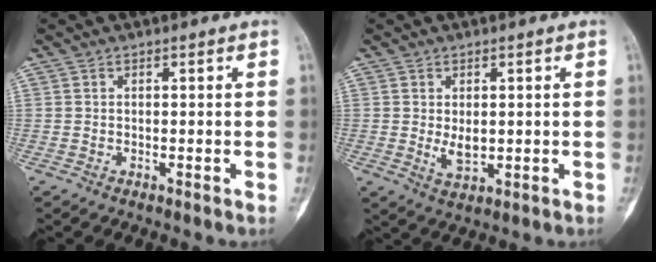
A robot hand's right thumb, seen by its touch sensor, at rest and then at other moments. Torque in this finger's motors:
{"motor_torque": [0.16, -0.20, 0.22, -0.32, 0.00]}